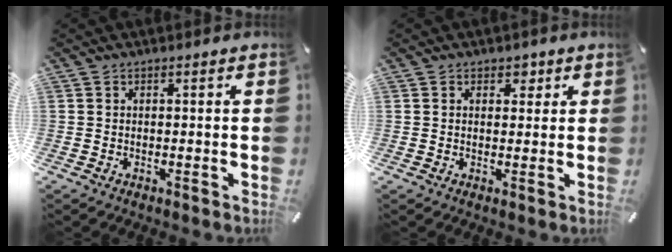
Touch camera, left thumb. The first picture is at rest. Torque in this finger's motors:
{"motor_torque": [0.11, -0.32, 0.10, 0.06, 0.00]}